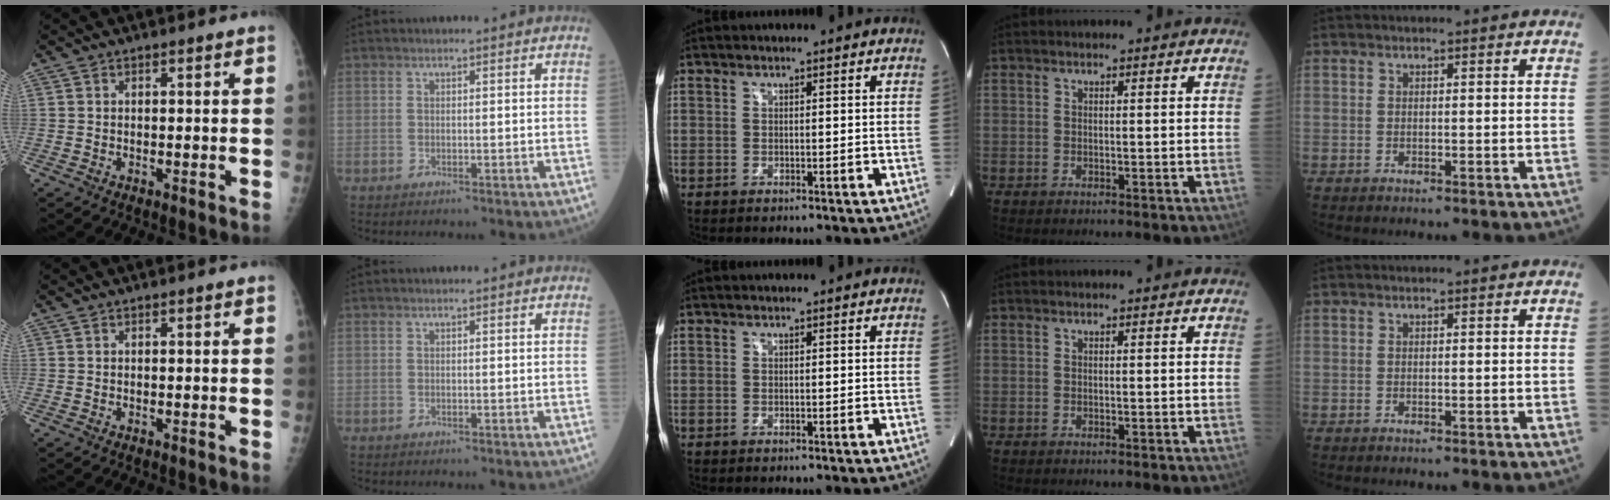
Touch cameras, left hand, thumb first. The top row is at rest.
{}